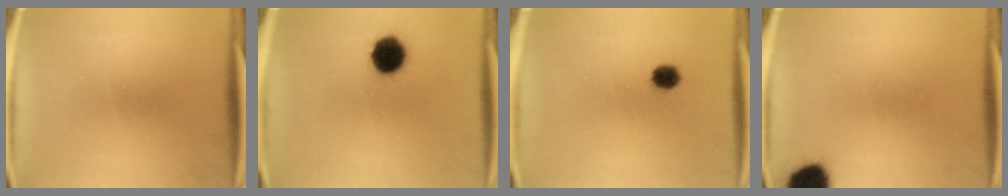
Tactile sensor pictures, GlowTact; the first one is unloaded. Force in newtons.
{"total": 10.4}
{"total": 3.7}
{"total": 9.2}